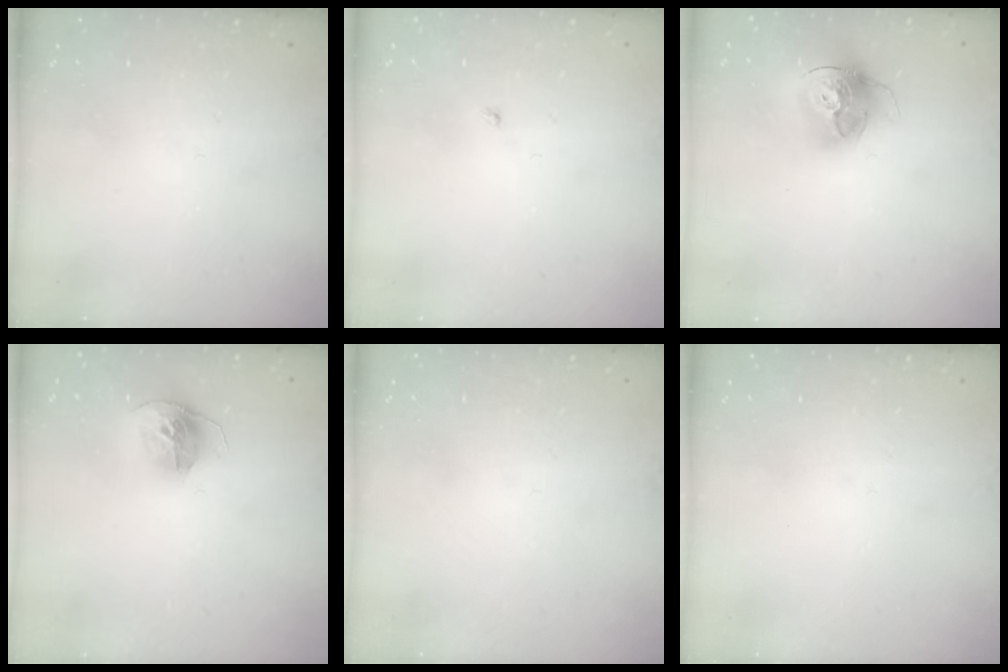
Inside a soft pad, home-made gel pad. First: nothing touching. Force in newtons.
{"total": 1.9, "press": 1.9, "slide": 0.3}
{"total": 16.8, "press": 16.7, "slide": 1.5}
{"total": 12.0, "press": 12.0, "slide": 1.2}
{"total": 0.7, "press": 0.7, "slide": 0.1}
{"total": 0.0}